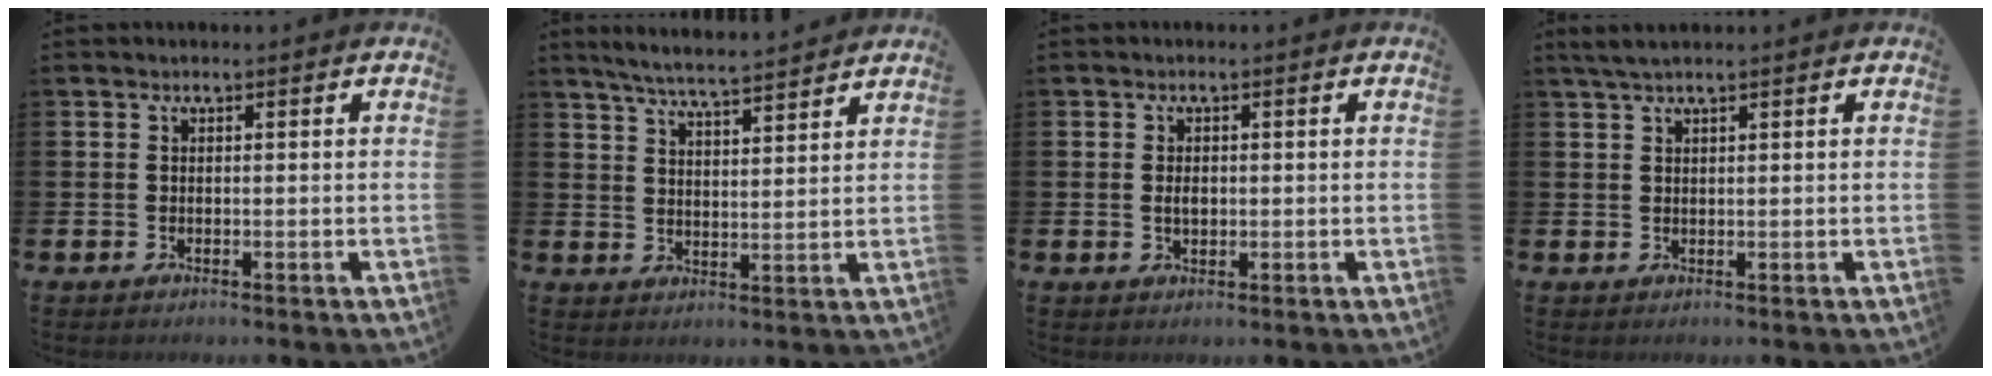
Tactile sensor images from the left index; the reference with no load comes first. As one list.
[{"total": 5.5, "force": [5.3, -0.1, 1.4], "torque": [-0.044, -0.034, 0.093]}, {"total": 1.6, "force": [0.1, 1.0, 1.3], "torque": [-0.015, 0.002, -0.004]}, {"total": 2.0, "force": [1.5, 0.2, 1.3], "torque": [-0.031, 0.005, 0.028]}]